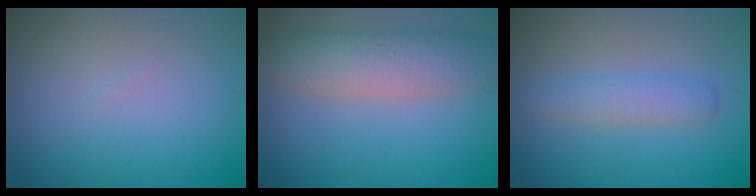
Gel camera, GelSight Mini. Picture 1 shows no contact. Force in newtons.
{"total": 5.6, "press": 5.5, "slide": 0.7}
{"total": 2.4, "press": 2.4, "slide": 0.1}